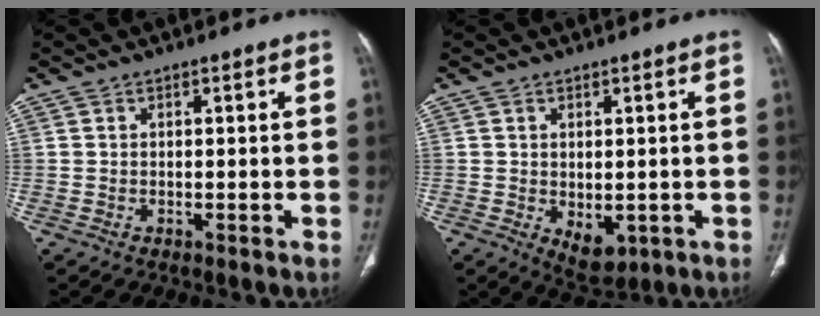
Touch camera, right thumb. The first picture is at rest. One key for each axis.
{"total": 5.4, "fx": -1.1, "fy": 3.3, "fz": 4.1, "tx": -0.051, "ty": -0.008, "tz": 0.002}